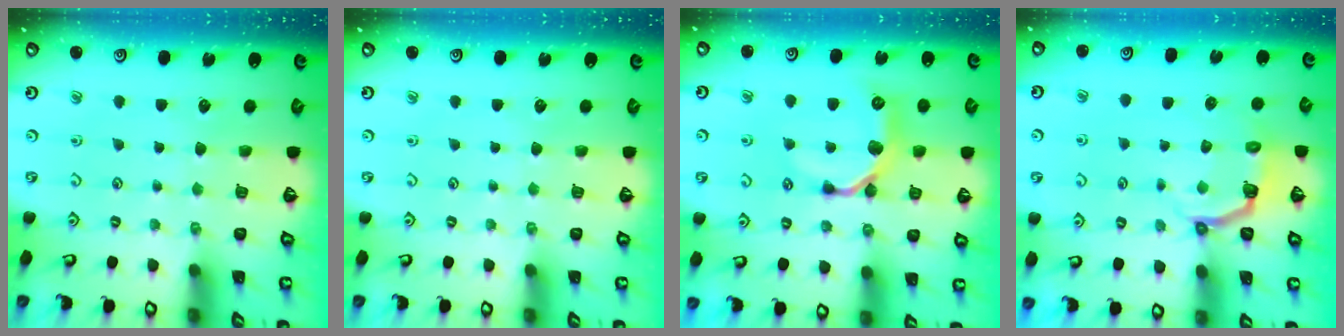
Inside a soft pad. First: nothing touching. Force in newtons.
{"total": 0.0}
{"total": 10.8, "press": 10.8, "slide": 0.5}
{"total": 4.1, "press": 2.5, "slide": 3.2}